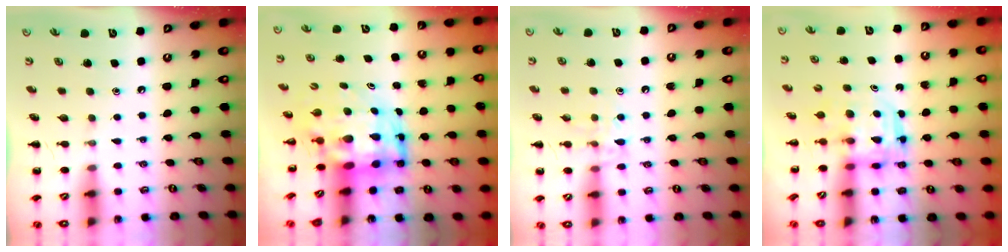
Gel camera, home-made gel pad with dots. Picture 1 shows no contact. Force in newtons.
{"total": 7.4, "press": 7.1, "slide": 2.2}
{"total": 8.4, "press": 8.2, "slide": 1.6}
{"total": 3.3, "press": 3.3, "slide": 0.2}